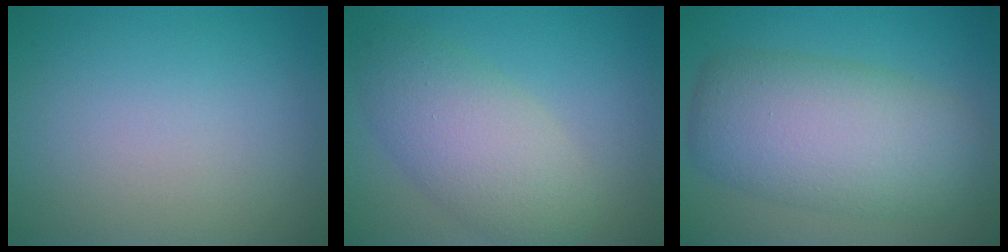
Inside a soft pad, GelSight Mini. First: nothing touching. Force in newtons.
{"total": 5.8, "press": 5.8, "slide": 0.1}
{"total": 8.9, "press": 8.9, "slide": 0.1}